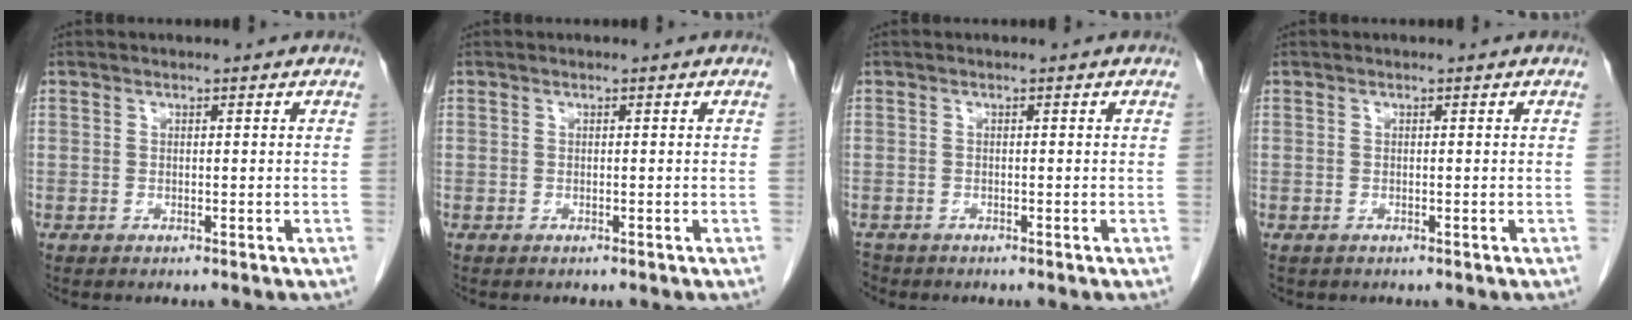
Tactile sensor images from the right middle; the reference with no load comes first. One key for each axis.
{"total": 0.0}
{"total": 1.8, "fx": -1.6, "fy": 0.8, "fz": 0.1, "tx": -0.005, "ty": -0.002, "tz": -0.028}
{"total": 0.6, "fx": -0.4, "fy": 0.5, "fz": 0.1, "tx": -0.007, "ty": 0.004, "tz": -0.002}